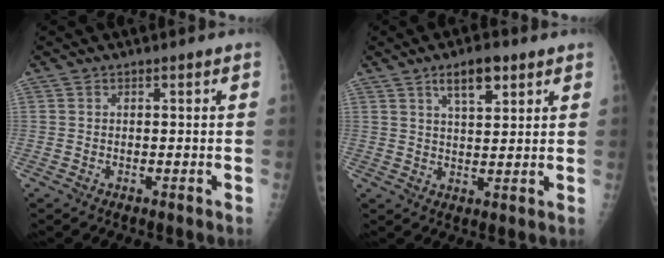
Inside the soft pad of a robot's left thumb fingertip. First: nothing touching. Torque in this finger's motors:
{"motor_torque": [0.21, -0.12, 0.69, -0.07, 0.17]}